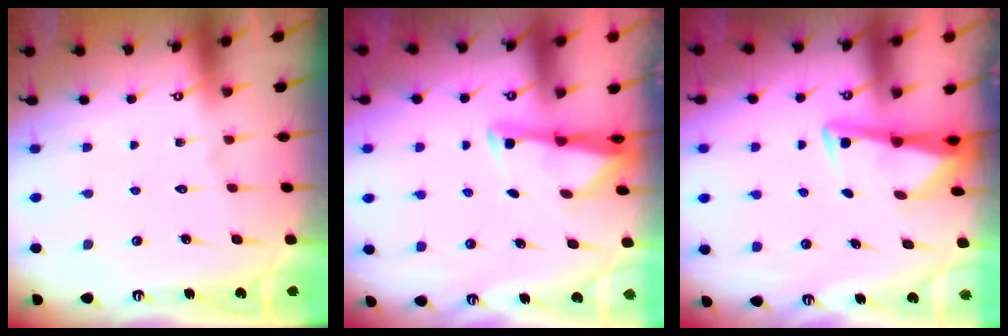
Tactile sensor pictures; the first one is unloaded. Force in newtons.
{"total": 2.6, "press": 2.6, "slide": 0.4}
{"total": 2.9, "press": 2.9, "slide": 0.4}